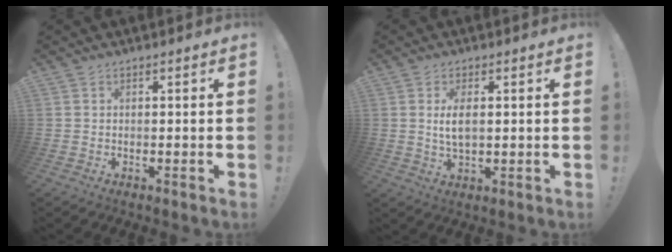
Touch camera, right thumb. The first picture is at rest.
{"total": 4.9, "force": [0.8, 2.1, 4.4], "torque": [-0.088, -0.007, 0.008]}